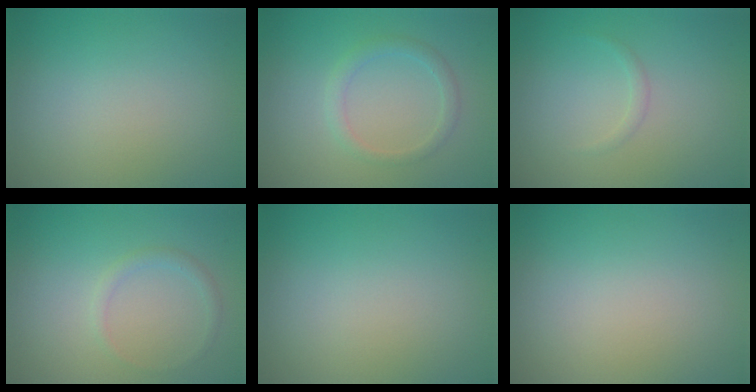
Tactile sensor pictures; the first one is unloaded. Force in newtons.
{"total": 1.6, "press": 1.6, "slide": 0.0}
{"total": 0.6, "press": 0.6, "slide": 0.1}
{"total": 1.1, "press": 1.1, "slide": 0.1}
{"total": 0.0}
{"total": 0.0}